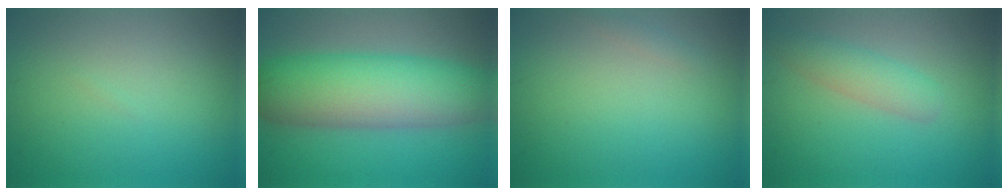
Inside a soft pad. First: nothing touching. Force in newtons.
{"total": 9.7, "press": 9.7, "slide": 0.3}
{"total": 0.6, "press": 0.6, "slide": 0.0}
{"total": 2.7, "press": 2.7, "slide": 0.1}